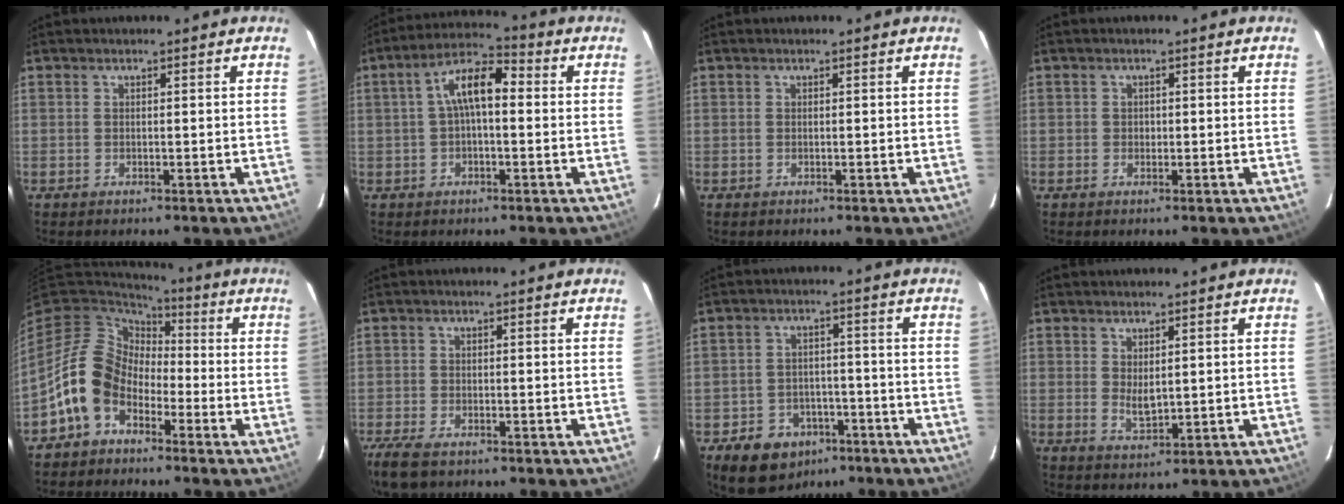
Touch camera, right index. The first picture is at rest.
{"total": 8.2, "force": [0.6, 3.4, 7.5], "torque": [-0.142, 0.029, 0.007]}
{"total": 0.0}
{"total": 1.1, "force": [-0.2, 1.1, 0.2], "torque": [-0.001, 0.001, -0.003]}
{"total": 11.8, "force": [-5.3, 8.6, 6.0], "torque": [-0.124, 0.024, -0.110]}
{"total": 7.0, "force": [-5.2, 2.6, 3.8], "torque": [-0.106, -0.026, -0.103]}
{"total": 11.6, "force": [-7.2, 8.1, 4.2], "torque": [-0.109, 0.019, -0.088]}
{"total": 3.2, "force": [0.8, 1.6, 2.7], "torque": [-0.046, -0.007, 0.017]}